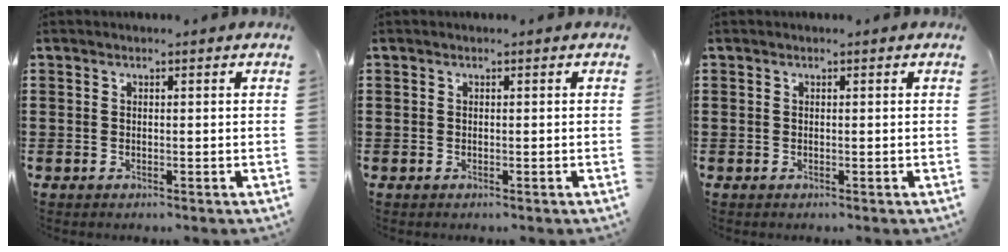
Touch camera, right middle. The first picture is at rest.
{"total": 0.0}
{"total": 0.0}